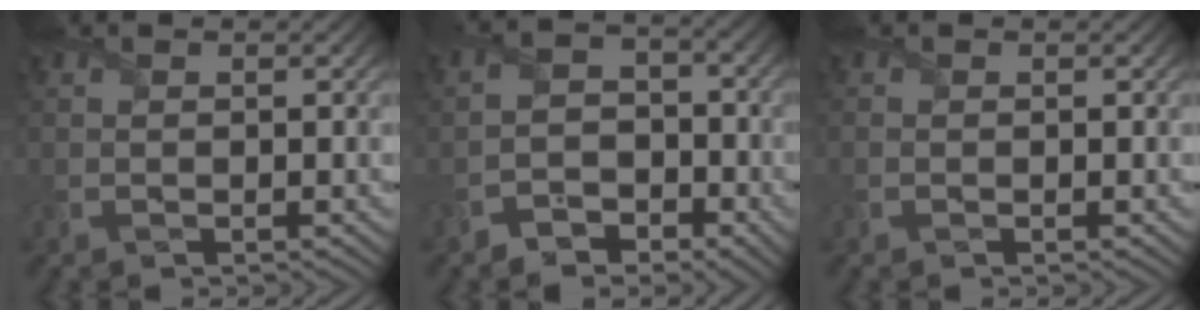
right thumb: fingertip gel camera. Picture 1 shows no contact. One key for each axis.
{"total": 4.0, "fx": -2.9, "fy": 2.2, "fz": 1.5, "tx": -0.022, "ty": 0.002, "tz": -0.061}
{"total": 0.5, "fx": -0.2, "fy": 0.4, "fz": 0.3, "tx": -0.007, "ty": -0.001, "tz": -0.002}